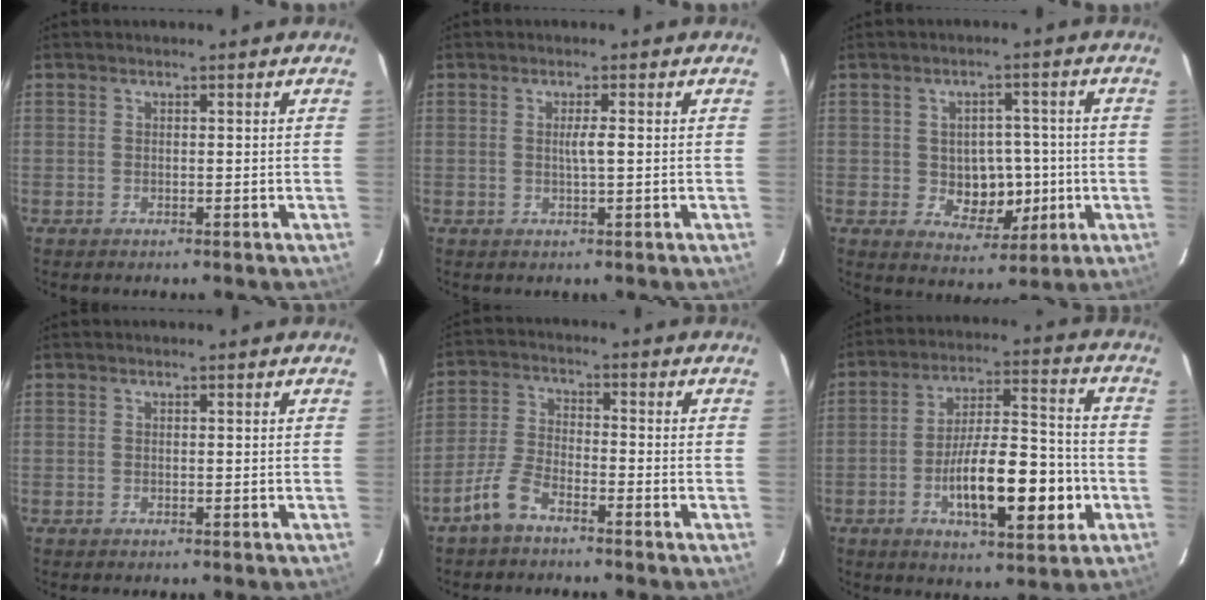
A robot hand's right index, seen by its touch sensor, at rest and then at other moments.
{"total": 1.9, "force": [0.1, -0.1, 1.9], "torque": [-0.036, 0.000, 0.001]}
{"total": 7.4, "force": [-0.7, 5.2, 5.2], "torque": [-0.070, 0.010, 0.001]}
{"total": 0.0}
{"total": 5.5, "force": [-4.1, 1.7, 3.2], "torque": [-0.085, 0.000, -0.088]}
{"total": 15.2, "force": [-4.5, 4.2, 13.9], "torque": [-0.226, 0.013, -0.069]}